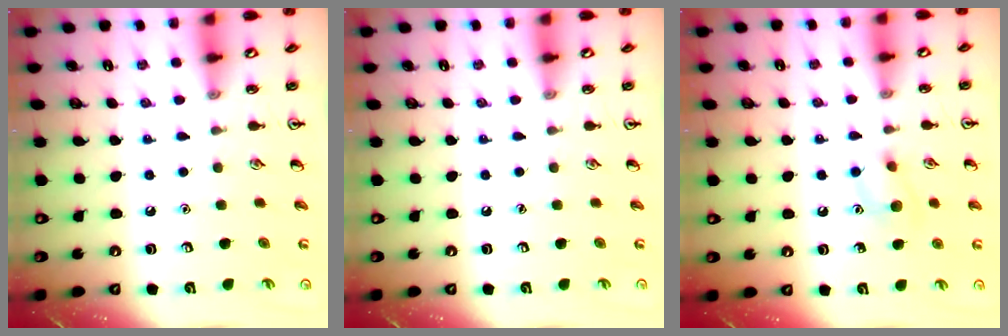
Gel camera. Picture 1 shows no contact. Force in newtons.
{"total": 0.0}
{"total": 8.1, "press": 8.0, "slide": 1.2}